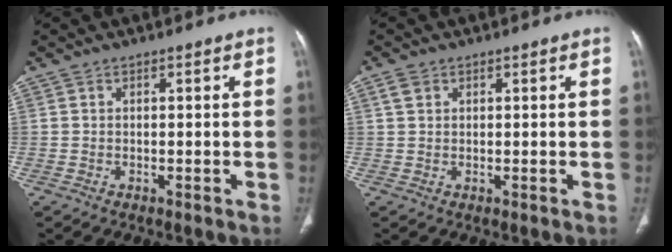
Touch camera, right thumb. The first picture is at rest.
{"total": 2.2, "force": [1.1, 1.6, 1.1], "torque": [-0.021, 0.001, 0.023]}